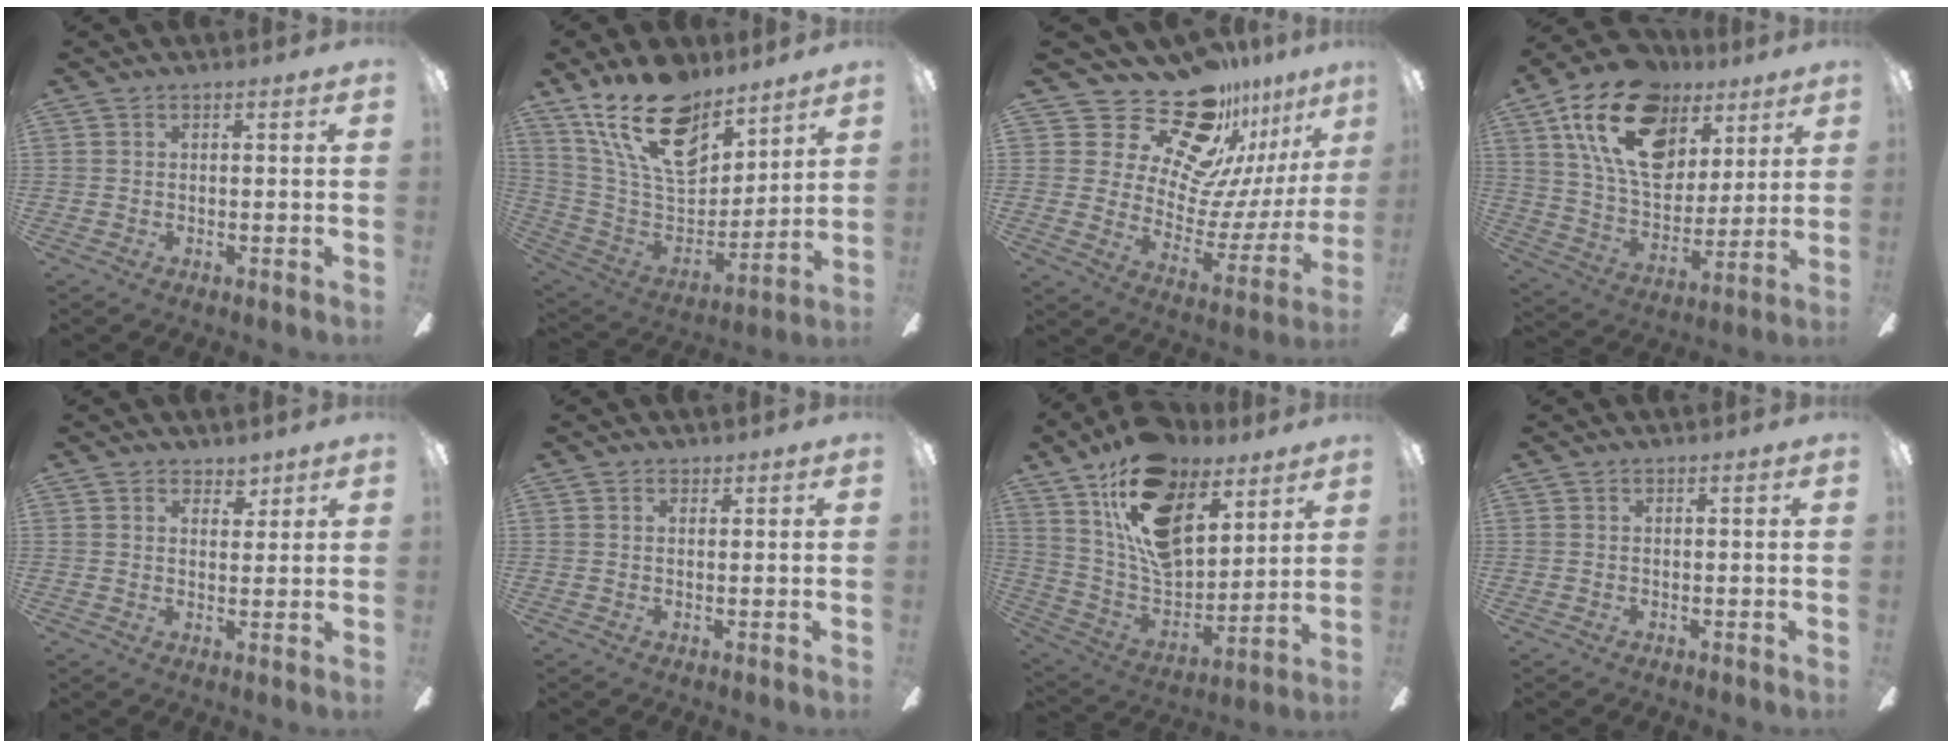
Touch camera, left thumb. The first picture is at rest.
{"total": 22.6, "force": [14.7, 11.6, 12.6], "torque": [-0.231, -0.083, 0.266]}
{"total": 22.9, "force": [18.6, 10.0, 9.1], "torque": [-0.151, -0.139, 0.341]}
{"total": 22.6, "force": [10.9, 14.2, 13.8], "torque": [-0.241, -0.034, 0.196]}
{"total": 3.4, "force": [2.6, 2.0, 0.8], "torque": [0.000, -0.012, 0.043]}
{"total": 0.8, "force": [0.6, 0.4, 0.4], "torque": [0.000, -0.003, 0.009]}
{"total": 20.2, "force": [11.8, 11.3, 11.9], "torque": [-0.232, -0.060, 0.213]}
{"total": 0.0}